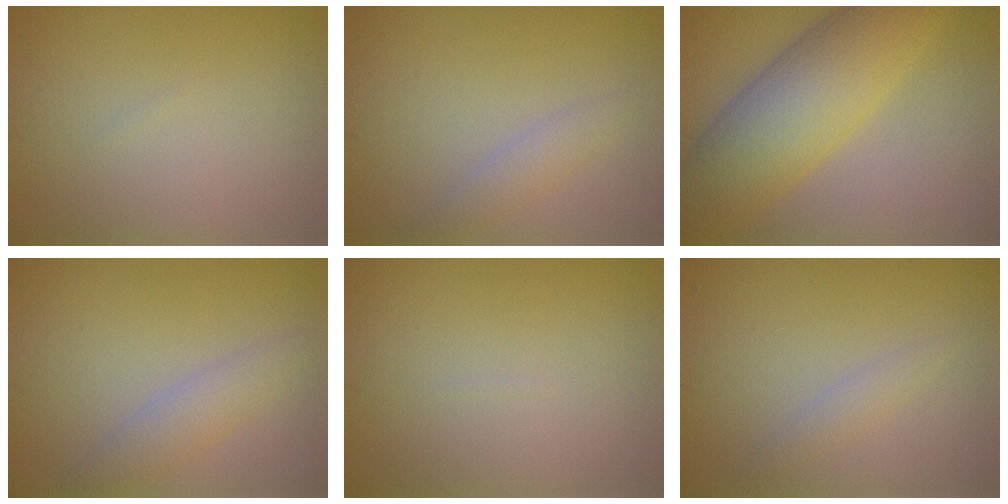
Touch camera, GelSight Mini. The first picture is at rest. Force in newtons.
{"total": 1.8, "press": 1.8, "slide": 0.1}
{"total": 9.2, "press": 9.2, "slide": 0.1}
{"total": 2.6, "press": 2.6, "slide": 0.1}
{"total": 0.0}
{"total": 1.2, "press": 1.2, "slide": 0.0}